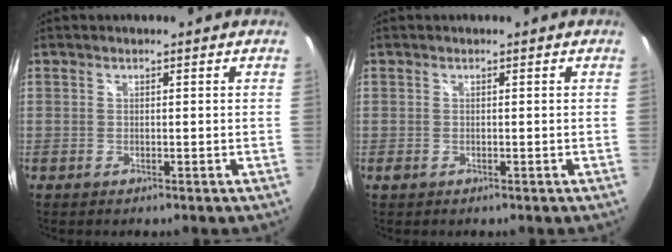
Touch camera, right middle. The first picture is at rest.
{"total": 0.8, "force": [-0.3, 0.6, 0.4], "torque": [-0.008, -0.003, -0.007]}